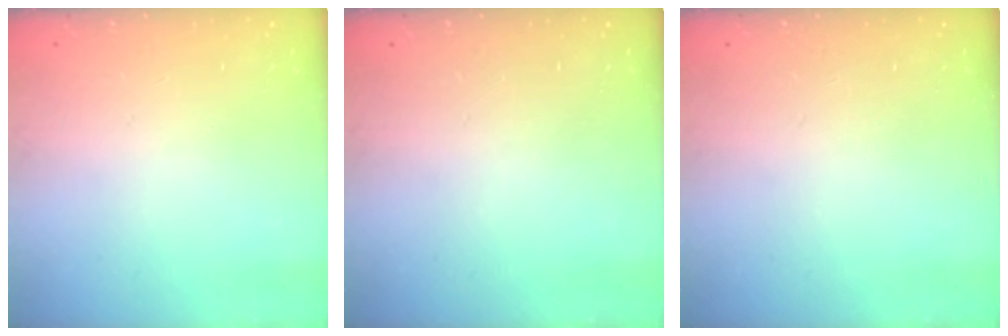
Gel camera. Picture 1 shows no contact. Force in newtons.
{"total": 0.0}
{"total": 0.0}